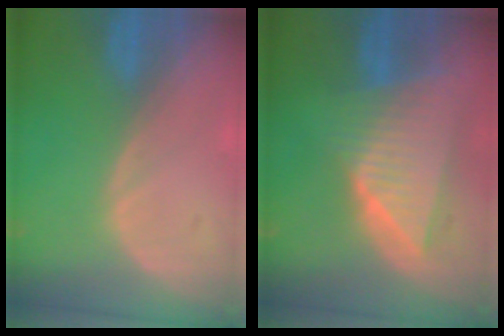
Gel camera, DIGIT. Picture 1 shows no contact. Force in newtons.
{"total": 9.2, "press": 8.2, "slide": 4.2}